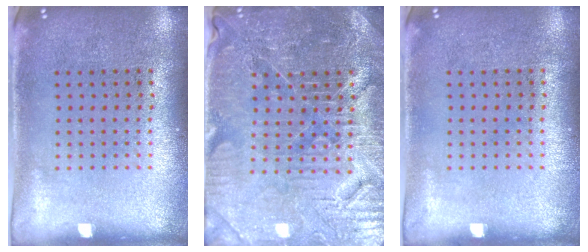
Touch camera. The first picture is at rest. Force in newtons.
{"total": 4.6, "press": 4.4, "slide": 1.3}
{"total": 0.0}